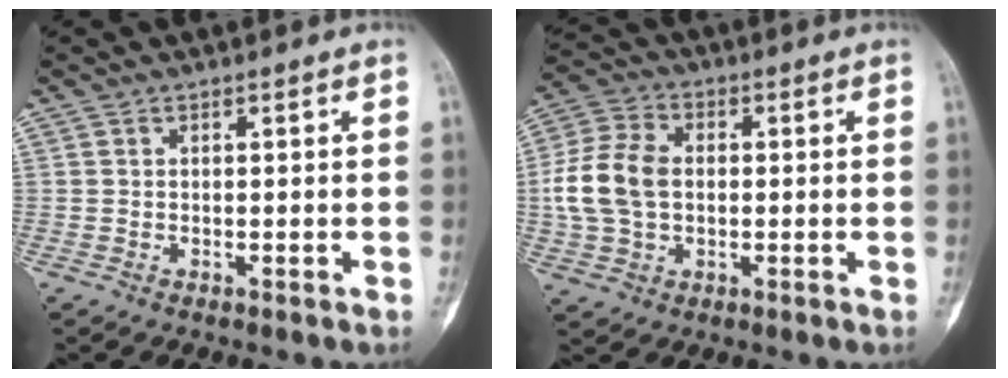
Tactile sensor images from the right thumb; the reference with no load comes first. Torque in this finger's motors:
{"motor_torque": [0.86, 1.60, 0.33, -0.24, 0.11]}